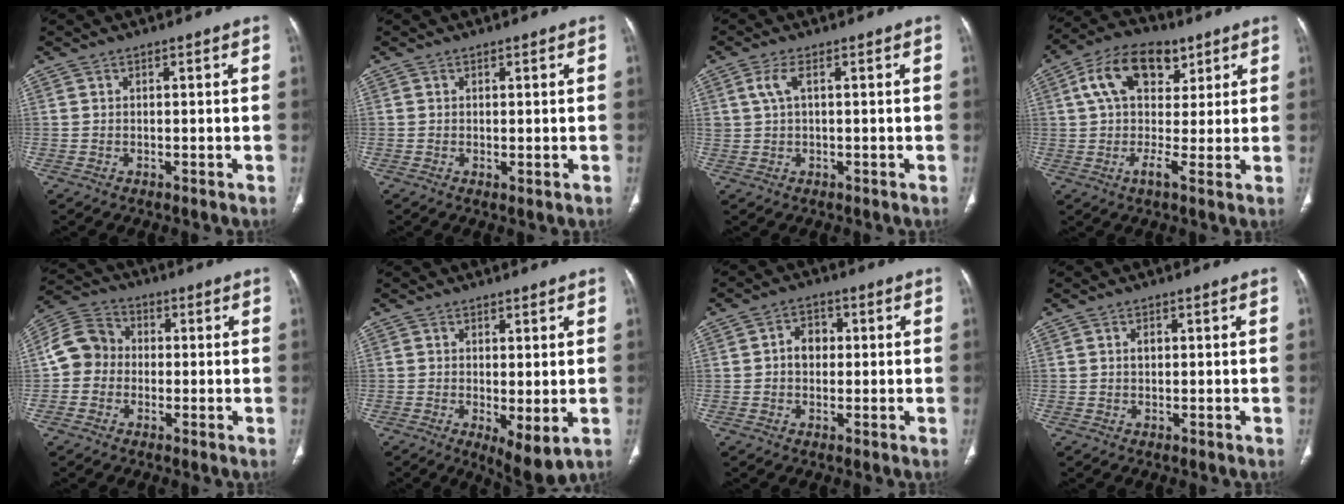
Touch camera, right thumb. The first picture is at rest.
{"total": 0.6, "force": [0.0, 0.2, 0.6], "torque": [-0.013, -0.005, 0.001]}
{"total": 3.0, "force": [0.9, 1.2, 2.6], "torque": [-0.068, 0.009, 0.022]}
{"total": 13.2, "force": [4.7, 7.5, 9.8], "torque": [-0.145, 0.005, 0.072]}
{"total": 8.2, "force": [-0.7, 7.3, 3.7], "torque": [-0.052, 0.029, -0.031]}
{"total": 5.9, "force": [-1.0, 2.0, 5.5], "torque": [-0.086, -0.023, -0.012]}
{"total": 4.6, "force": [0.3, 3.7, 2.8], "torque": [-0.027, 0.013, 0.000]}
{"total": 1.5, "force": [0.4, 1.0, 1.0], "torque": [-0.015, 0.001, 0.007]}